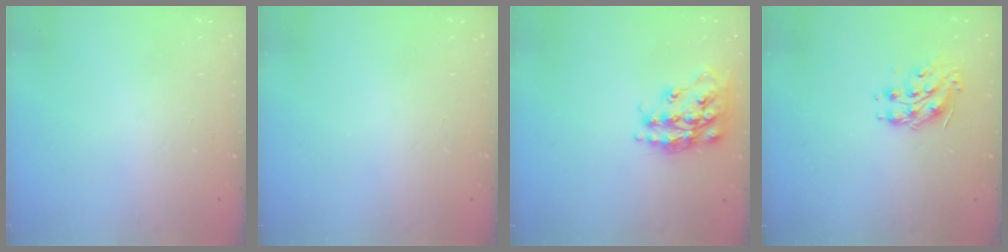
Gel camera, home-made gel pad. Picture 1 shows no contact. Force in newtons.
{"total": 0.0}
{"total": 17.2, "press": 17.2, "slide": 1.4}
{"total": 9.0, "press": 9.0, "slide": 0.1}